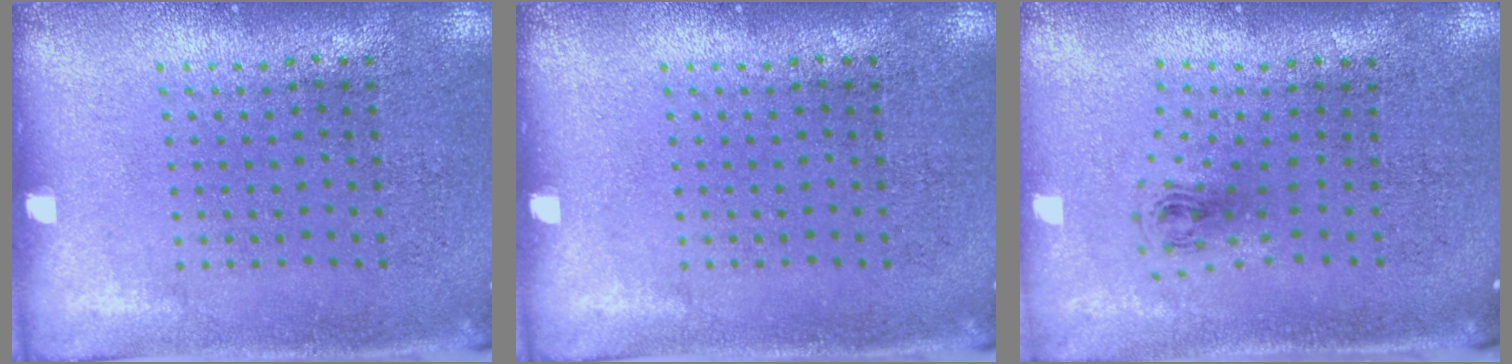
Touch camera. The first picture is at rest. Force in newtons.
{"total": 0.0}
{"total": 0.9, "press": 0.4, "slide": 0.8}